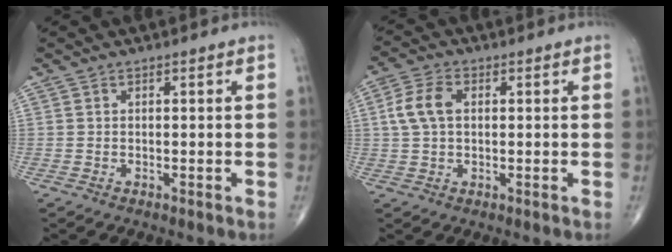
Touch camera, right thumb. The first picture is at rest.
{"total": 6.2, "force": [1.0, 3.9, 4.7], "torque": [-0.101, 0.014, 0.016]}